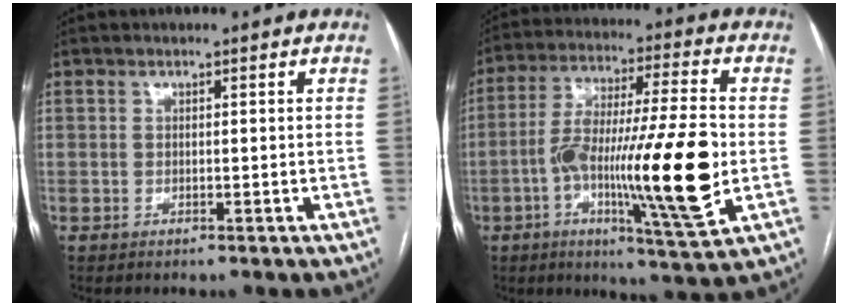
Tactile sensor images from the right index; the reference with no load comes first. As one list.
[{"total": 19.2, "force": [-3.5, 1.4, 18.9], "torque": [-0.318, -0.004, -0.057]}]